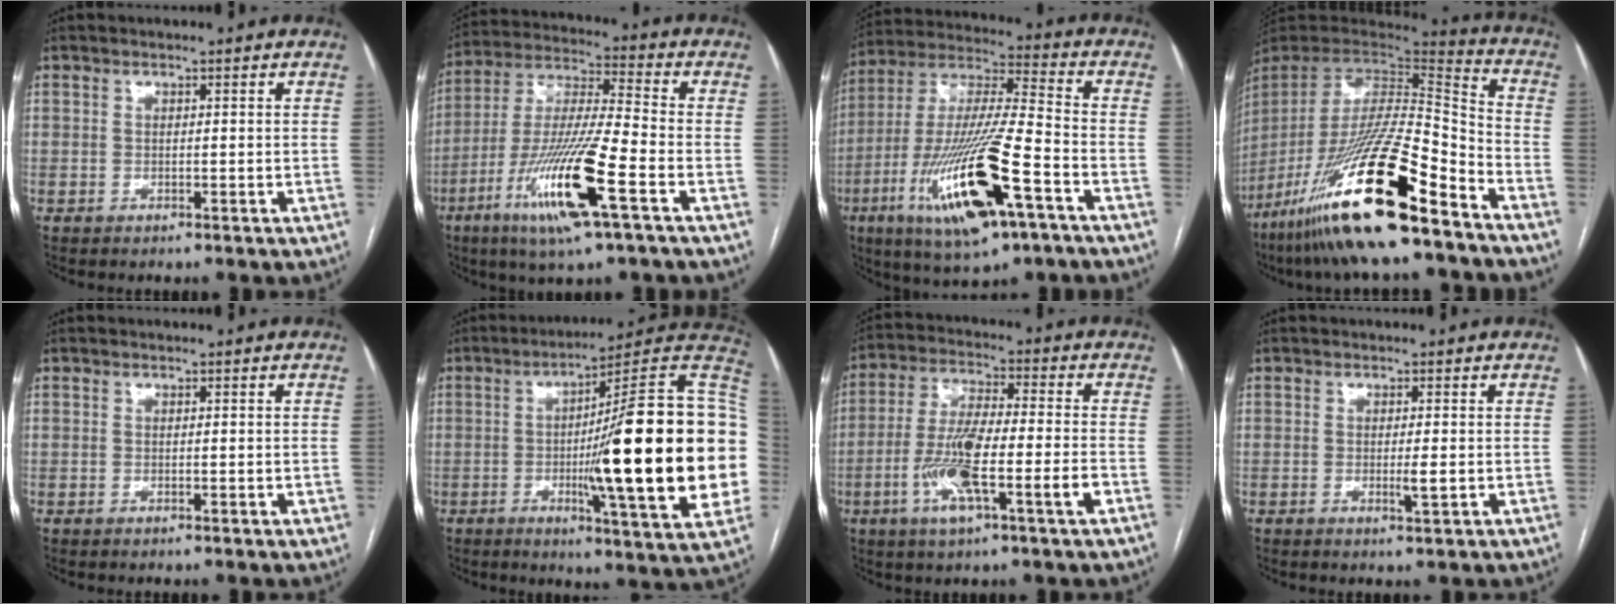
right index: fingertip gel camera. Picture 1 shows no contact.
{"total": 16.7, "force": [-7.1, 0.8, 15.1], "torque": [-0.306, -0.020, -0.132]}
{"total": 21.5, "force": [-9.2, 3.2, 19.2], "torque": [-0.398, -0.032, -0.159]}
{"total": 26.7, "force": [-17.0, 2.9, 20.4], "torque": [-0.385, -0.049, -0.309]}
{"total": 0.9, "force": [0.0, 0.4, 0.8], "torque": [-0.017, 0.006, 0.007]}
{"total": 28.6, "force": [-1.8, 1.8, 28.5], "torque": [-0.313, 0.012, -0.037]}
{"total": 12.6, "force": [-4.2, 1.1, 11.8], "torque": [-0.229, 0.001, -0.076]}
{"total": 1.9, "force": [-0.3, 0.2, 1.9], "torque": [-0.032, -0.004, -0.003]}